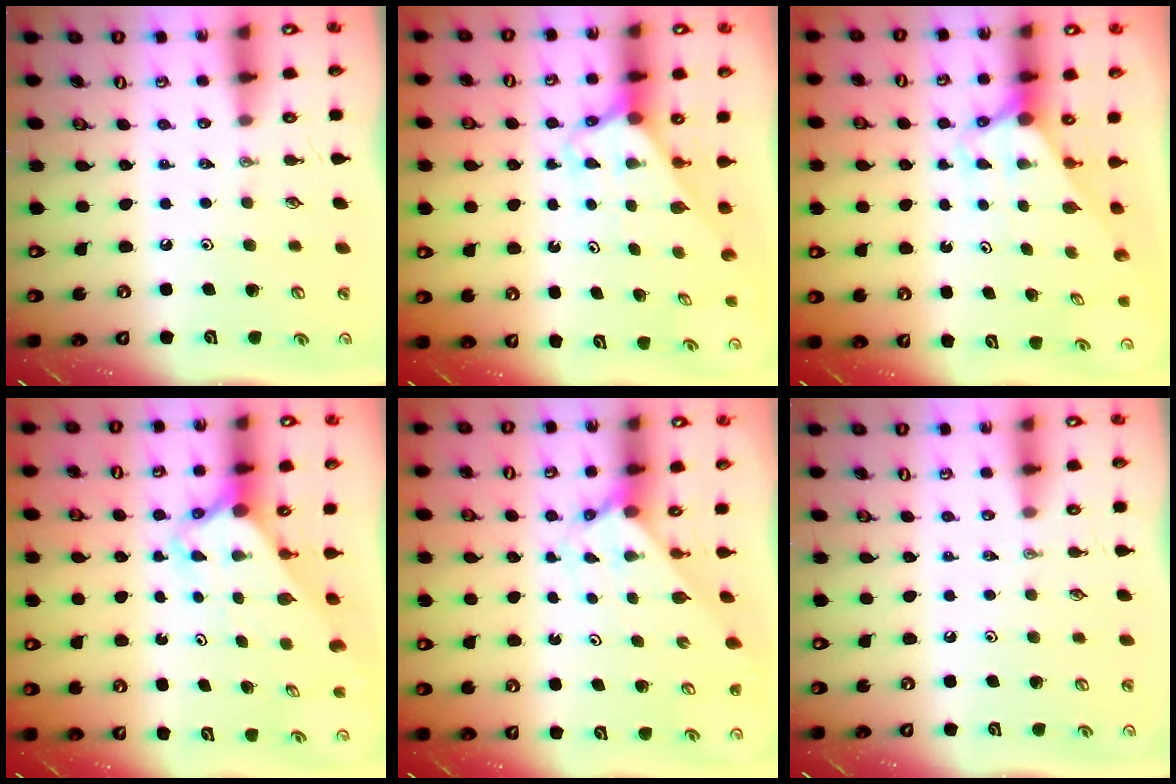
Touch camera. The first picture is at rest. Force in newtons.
{"total": 2.4, "press": 2.4, "slide": 0.1}
{"total": 2.8, "press": 2.8, "slide": 0.0}
{"total": 2.8, "press": 2.8, "slide": 0.2}
{"total": 2.6, "press": 2.6, "slide": 0.3}
{"total": 0.0}